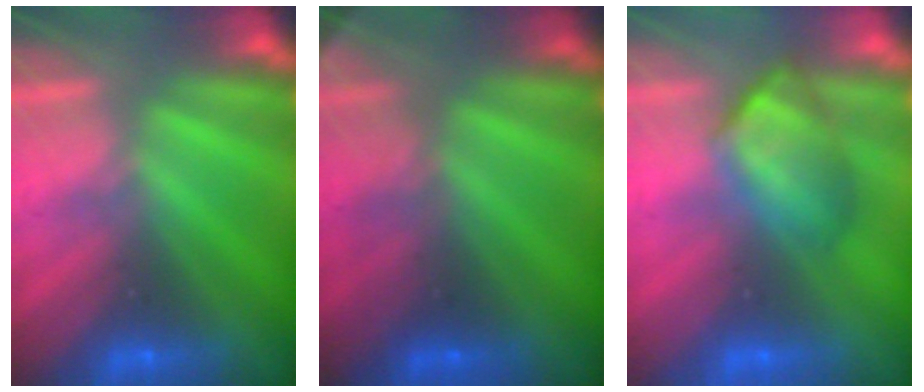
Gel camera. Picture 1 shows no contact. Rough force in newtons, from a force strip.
{"total": 2.8}
{"total": 5.0}